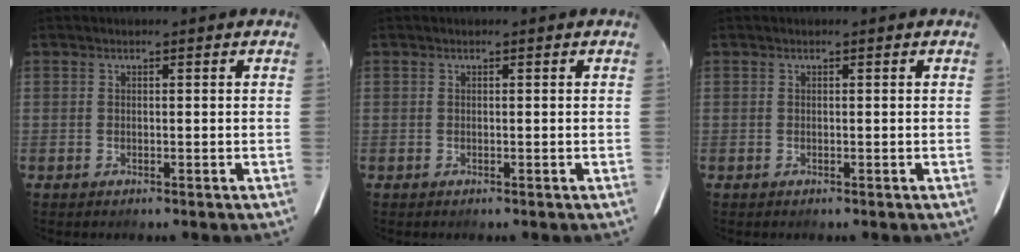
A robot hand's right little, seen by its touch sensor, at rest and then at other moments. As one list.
[{"total": 0.0}, {"total": 0.0}]